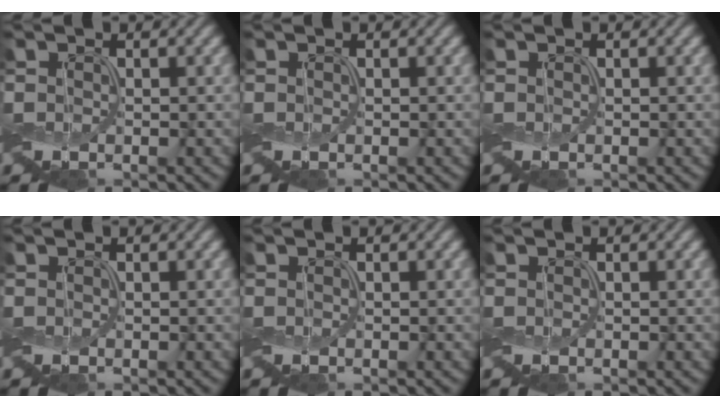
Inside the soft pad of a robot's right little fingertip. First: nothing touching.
{"total": 0.0}
{"total": 0.0}
{"total": 0.0}
{"total": 0.0}
{"total": 0.0}